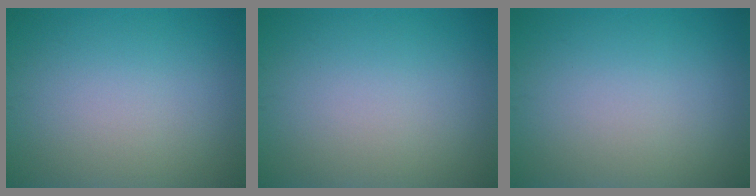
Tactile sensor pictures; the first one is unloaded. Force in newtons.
{"total": 0.0}
{"total": 0.0}